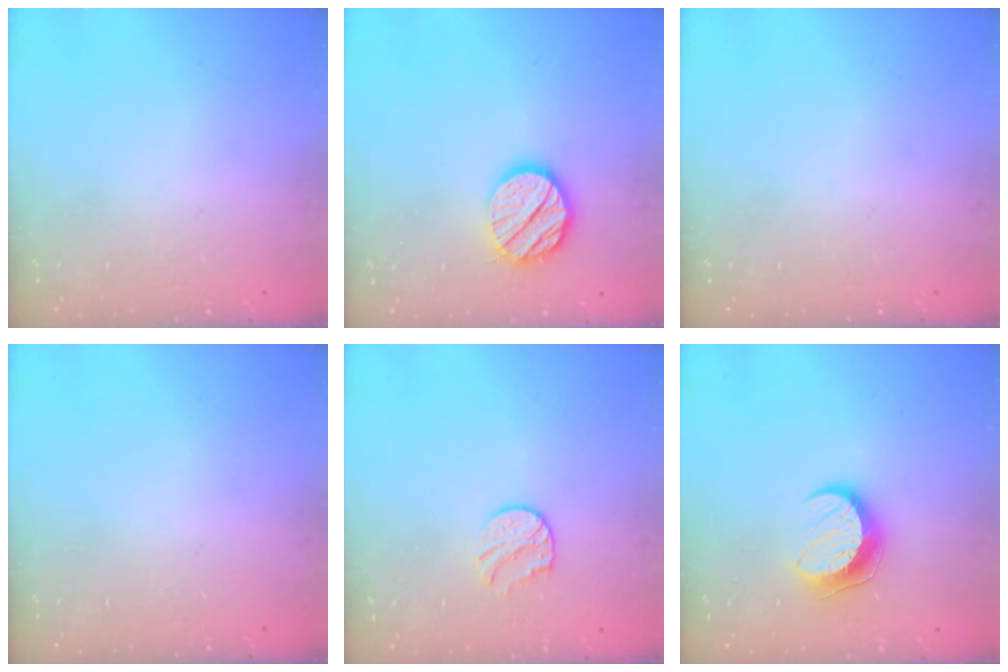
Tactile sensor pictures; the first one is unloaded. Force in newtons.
{"total": 13.3, "press": 13.2, "slide": 1.4}
{"total": 0.0}
{"total": 0.0}
{"total": 8.0, "press": 8.0, "slide": 0.7}
{"total": 9.7, "press": 9.6, "slide": 0.5}